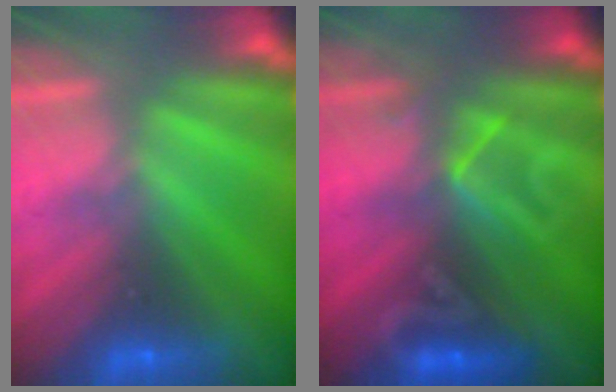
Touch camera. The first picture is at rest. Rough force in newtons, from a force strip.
{"total": 2.6}